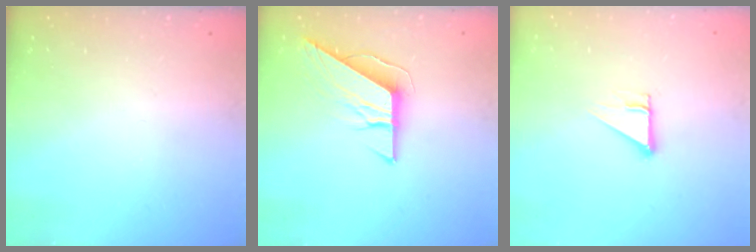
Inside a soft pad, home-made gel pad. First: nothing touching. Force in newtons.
{"total": 9.1, "press": 9.1, "slide": 0.7}
{"total": 2.7, "press": 2.7, "slide": 0.0}